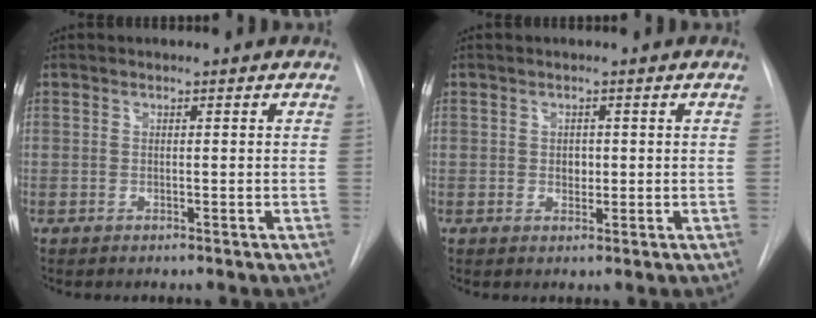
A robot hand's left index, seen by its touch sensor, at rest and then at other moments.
{"total": 1.4, "force": [0.1, 1.1, 0.8], "torque": [-0.013, 0.000, 0.004]}